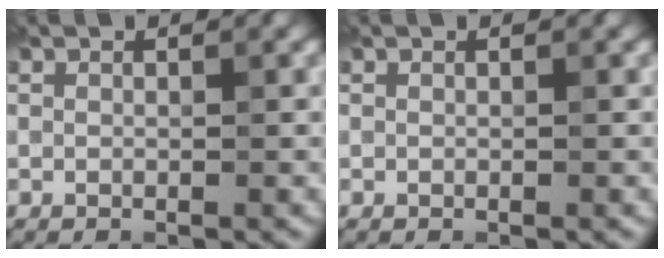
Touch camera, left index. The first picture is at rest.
{"total": 0.0}